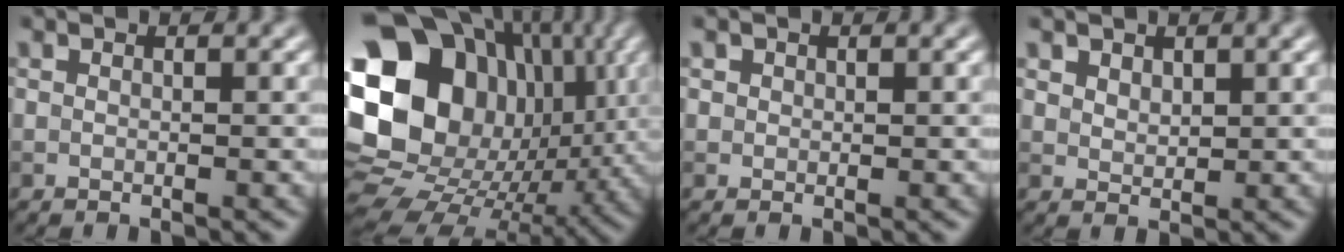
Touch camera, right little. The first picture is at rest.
{"total": 21.1, "force": [3.9, 17.4, 11.2], "torque": [-0.228, 0.002, 0.070]}
{"total": 0.7, "force": [0.3, 0.6, 0.1], "torque": [0.005, -0.003, 0.002]}
{"total": 1.6, "force": [1.2, 0.9, 0.5], "torque": [-0.013, -0.006, 0.025]}